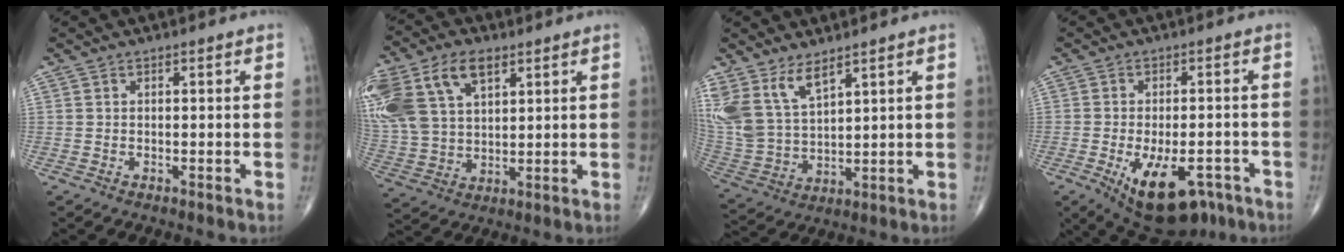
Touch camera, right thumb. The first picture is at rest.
{"total": 20.8, "force": [9.0, 12.8, 13.7], "torque": [-0.320, 0.017, 0.175]}
{"total": 12.3, "force": [7.7, 5.7, 7.6], "torque": [-0.156, -0.031, 0.176]}
{"total": 14.0, "force": [-6.8, 6.8, 10.2], "torque": [-0.145, 0.009, -0.090]}